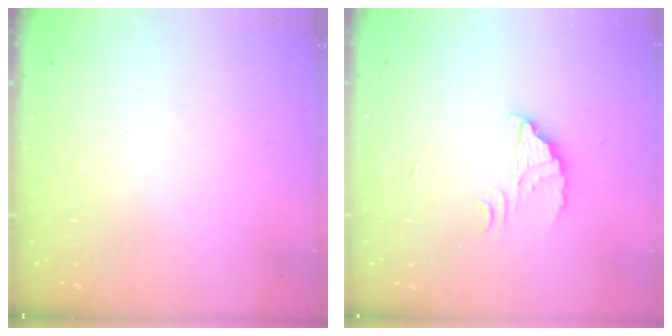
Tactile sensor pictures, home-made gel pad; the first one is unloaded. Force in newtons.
{"total": 2.5, "press": 2.5, "slide": 0.1}